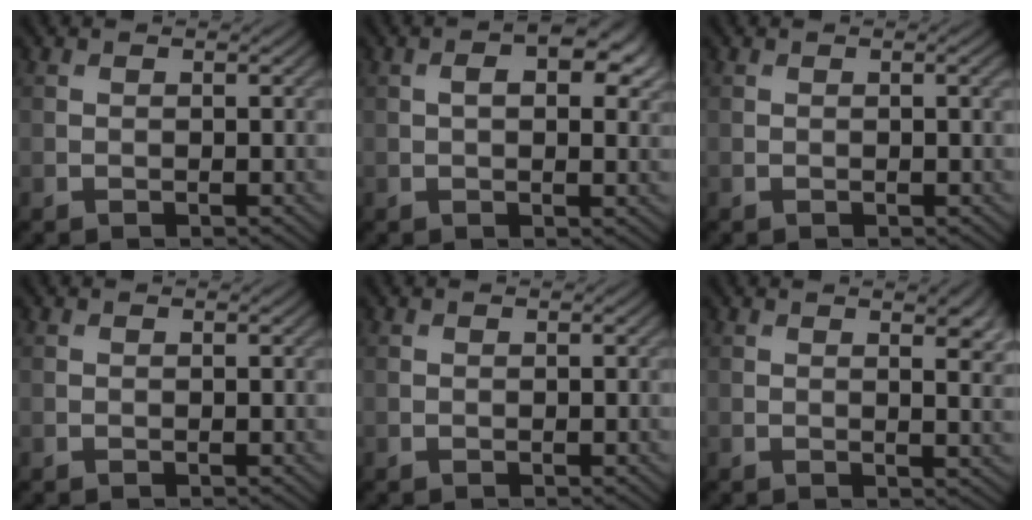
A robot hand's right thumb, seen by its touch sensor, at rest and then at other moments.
{"total": 6.4, "force": [2.1, 3.3, 5.1], "torque": [-0.077, 0.004, 0.027]}
{"total": 1.0, "force": [0.3, 0.1, 1.0], "torque": [-0.016, 0.001, 0.003]}
{"total": 0.0}
{"total": 0.0}
{"total": 4.0, "force": [1.6, 1.2, 3.5], "torque": [-0.051, 0.002, 0.027]}